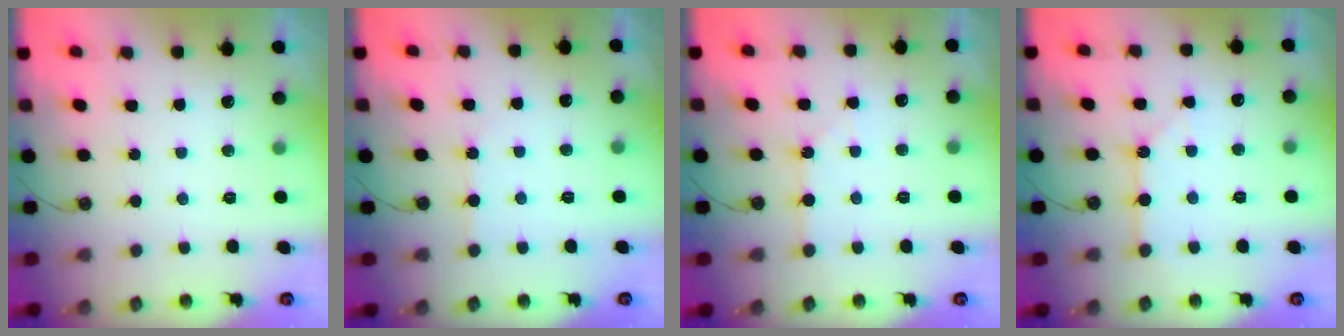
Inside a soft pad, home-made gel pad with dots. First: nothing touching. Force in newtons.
{"total": 2.3, "press": 2.3, "slide": 0.4}
{"total": 3.5, "press": 3.4, "slide": 0.7}
{"total": 2.4, "press": 2.4, "slide": 0.4}